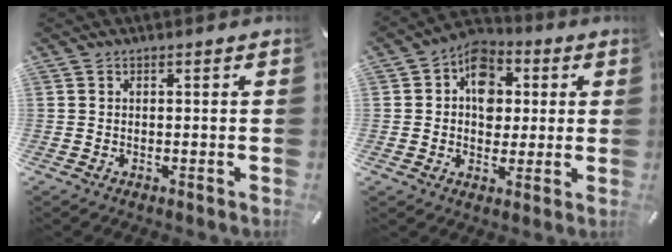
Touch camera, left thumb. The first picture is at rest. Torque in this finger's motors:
{"motor_torque": [0.64, 0.41, 0.21, 0.18, 0.04]}